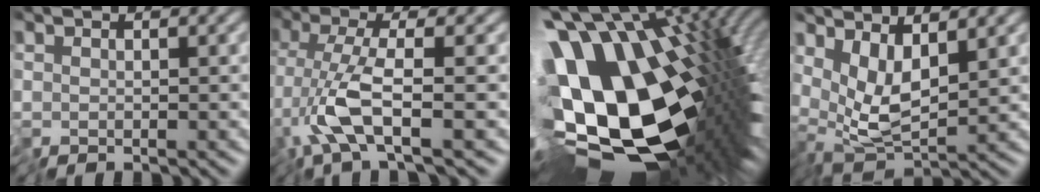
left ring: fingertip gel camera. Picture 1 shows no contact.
{"total": 4.7, "force": [-2.0, 0.2, 4.3], "torque": [-0.103, -0.001, -0.044]}
{"total": 19.4, "force": [-0.4, 11.2, 15.8], "torque": [-0.268, -0.079, 0.046]}
{"total": 4.6, "force": [1.4, 1.8, 4.0], "torque": [-0.086, -0.009, 0.029]}